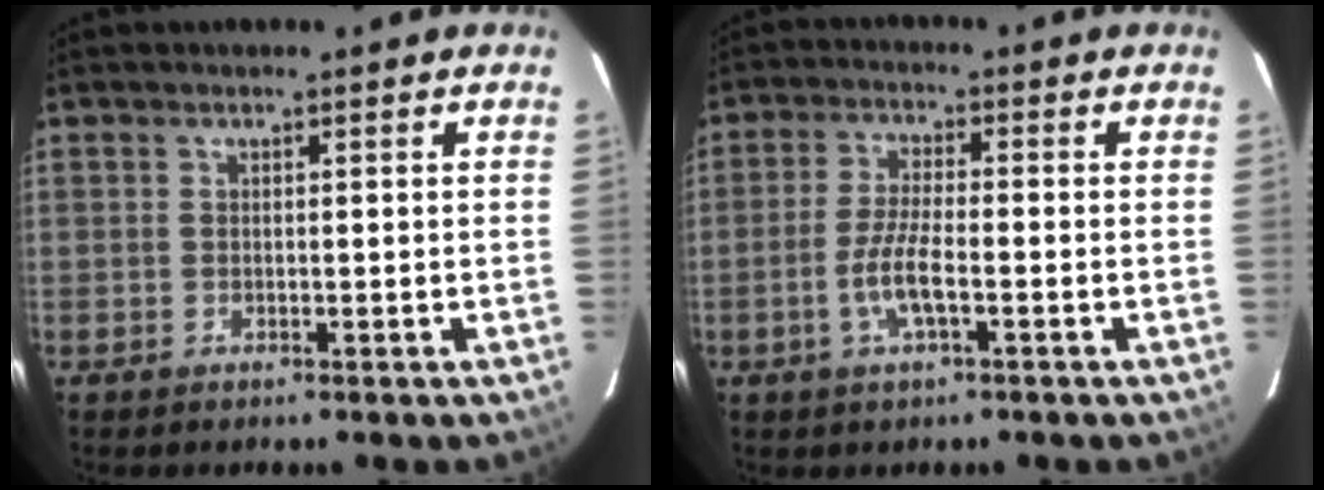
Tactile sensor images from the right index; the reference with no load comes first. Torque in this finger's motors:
{"motor_torque": [0.91, -0.27, 0.44, 0.13]}